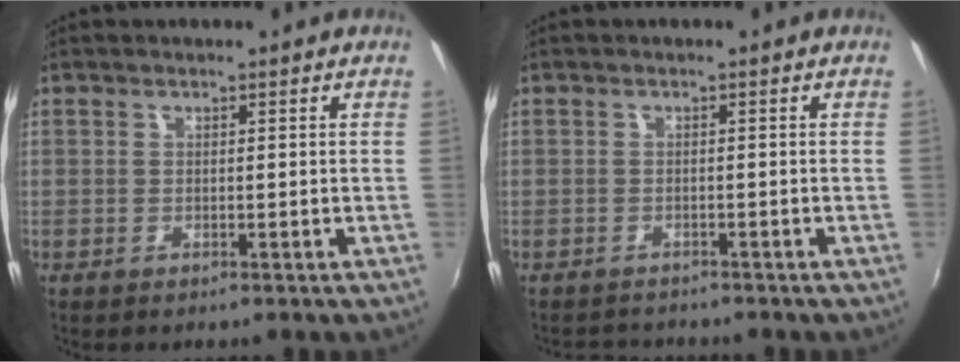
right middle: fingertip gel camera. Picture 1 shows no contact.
{"total": 2.4, "force": [-2.3, 0.7, 0.1], "torque": [-0.010, -0.001, -0.041]}